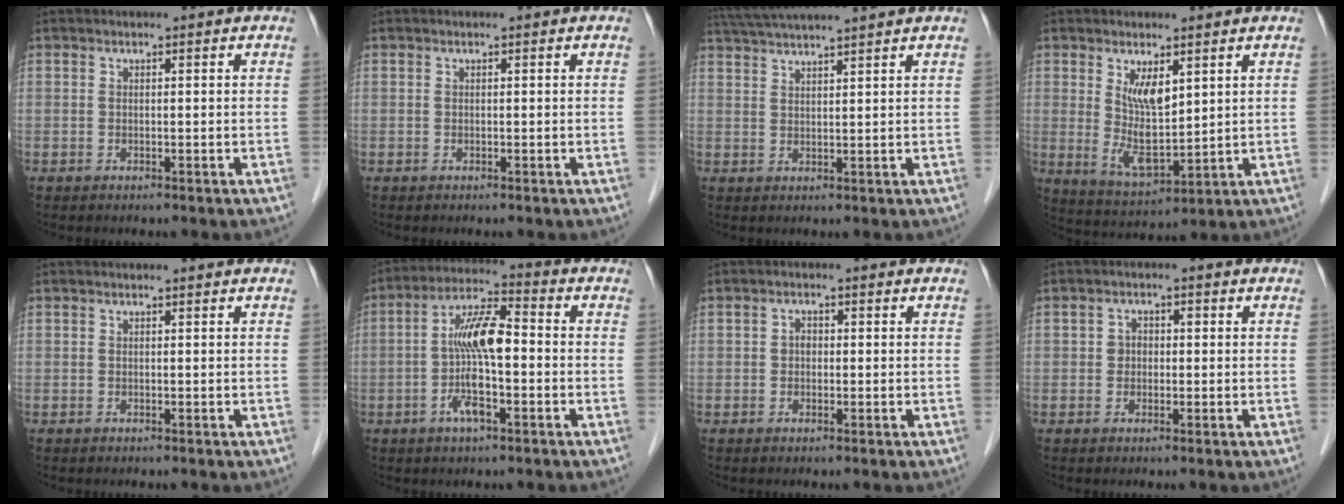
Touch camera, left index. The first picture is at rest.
{"total": 0.0}
{"total": 9.8, "force": [8.9, -1.2, 4.1], "torque": [-0.076, 0.032, 0.138]}
{"total": 6.7, "force": [2.3, 2.7, 5.7], "torque": [-0.112, -0.011, 0.057]}
{"total": 0.0}
{"total": 9.7, "force": [-1.6, 2.2, 9.3], "torque": [-0.183, 0.013, -0.035]}
{"total": 1.5, "force": [-0.3, 1.2, 0.9], "torque": [-0.015, 0.006, -0.005]}
{"total": 2.1, "force": [-0.2, 1.9, 1.0], "torque": [-0.019, 0.009, -0.004]}